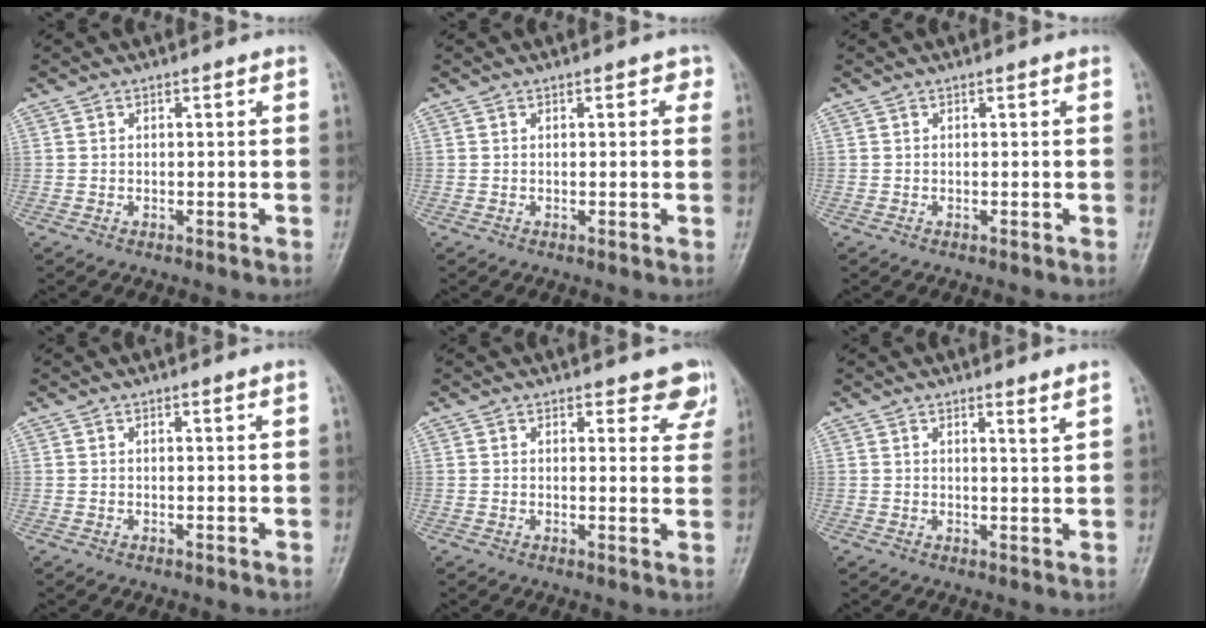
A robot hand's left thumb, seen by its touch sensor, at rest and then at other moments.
{"total": 1.6, "force": [0.6, 1.0, 1.2], "torque": [-0.002, 0.003, 0.004]}
{"total": 0.0}
{"total": 0.5, "force": [0.3, -0.1, 0.4], "torque": [-0.013, -0.003, 0.009]}
{"total": 5.4, "force": [4.3, 2.4, 2.2], "torque": [0.011, -0.023, 0.039]}
{"total": 2.1, "force": [1.5, -0.3, 1.4], "torque": [-0.020, -0.018, 0.025]}